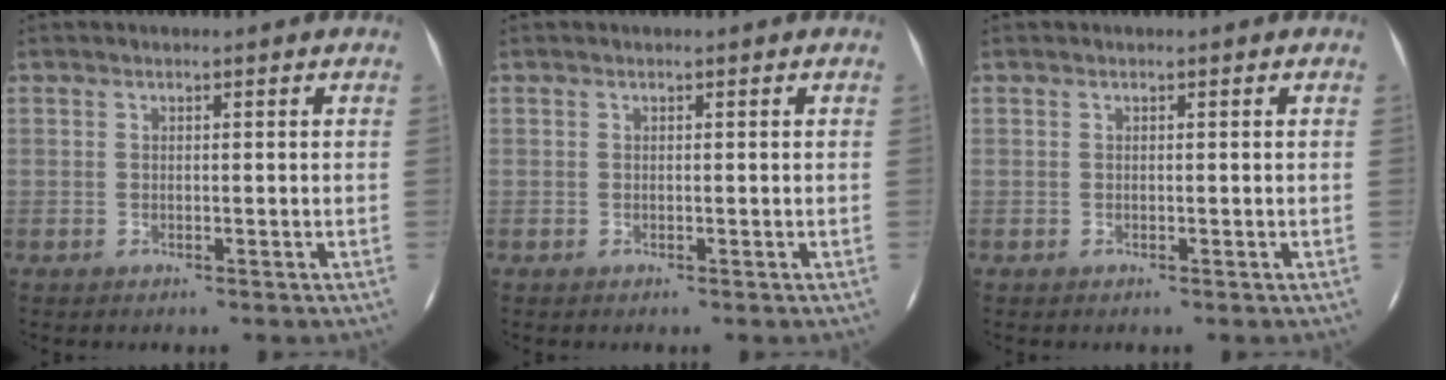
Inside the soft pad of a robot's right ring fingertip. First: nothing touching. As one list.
[{"total": 0.0}, {"total": 0.0}]